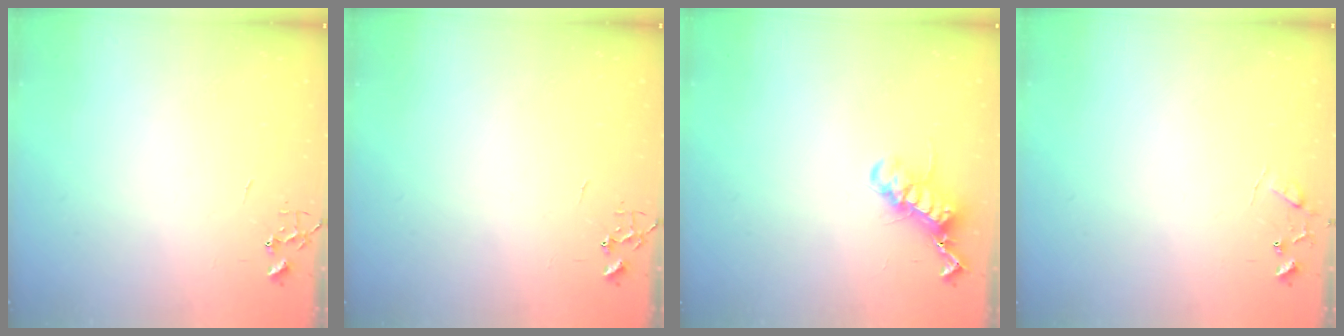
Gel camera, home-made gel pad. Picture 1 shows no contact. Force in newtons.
{"total": 0.0}
{"total": 12.8, "press": 12.8, "slide": 0.8}
{"total": 8.0, "press": 8.0, "slide": 0.5}